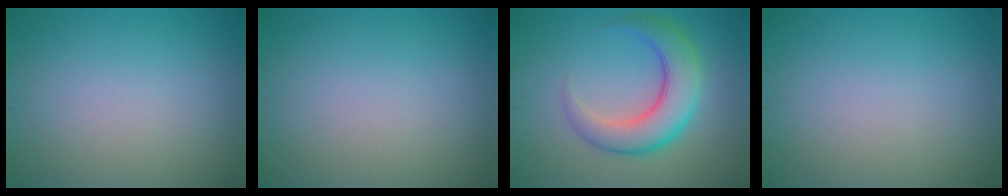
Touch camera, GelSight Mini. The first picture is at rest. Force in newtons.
{"total": 0.0}
{"total": 6.2, "press": 6.2, "slide": 0.3}
{"total": 0.0}